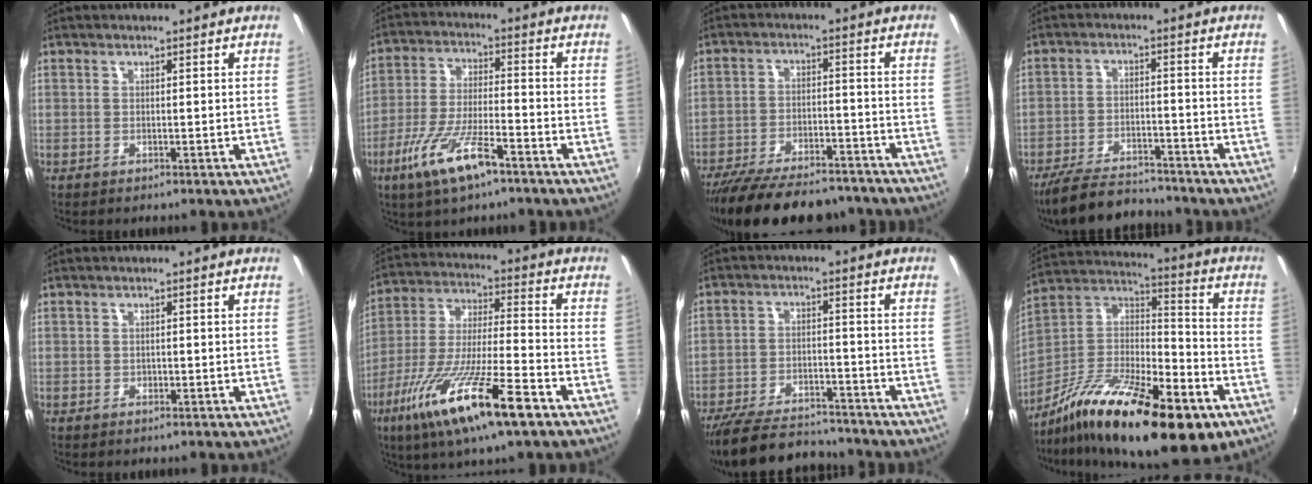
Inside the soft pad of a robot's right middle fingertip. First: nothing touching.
{"total": 12.2, "force": [-7.1, 3.1, 9.4], "torque": [-0.199, -0.014, -0.131]}
{"total": 21.1, "force": [-17.7, 6.6, 9.3], "torque": [-0.187, -0.020, -0.251]}
{"total": 12.8, "force": [-11.2, 3.4, 5.1], "torque": [-0.126, -0.011, -0.184]}
{"total": 0.7, "force": [-0.3, 0.6, 0.1], "torque": [-0.002, -0.001, -0.003]}
{"total": 19.7, "force": [-10.9, 3.1, 16.1], "torque": [-0.315, -0.050, -0.198]}
{"total": 17.3, "force": [-15.0, 5.0, 7.1], "torque": [-0.164, -0.016, -0.232]}
{"total": 28.6, "force": [-16.3, 9.9, 21.2], "torque": [-0.360, -0.013, -0.264]}